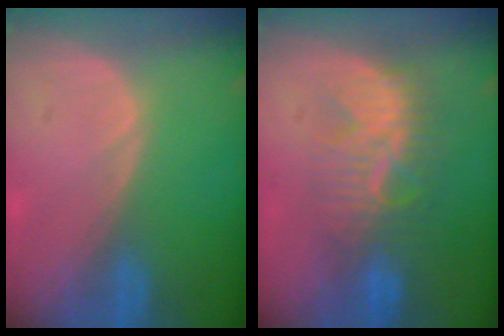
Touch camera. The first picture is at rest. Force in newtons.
{"total": 8.0, "press": 7.8, "slide": 2.1}